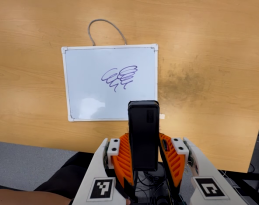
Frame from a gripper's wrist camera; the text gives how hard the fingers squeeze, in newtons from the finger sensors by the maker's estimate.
{"total": 4.4, "left": 3.1, "right": 5.7}